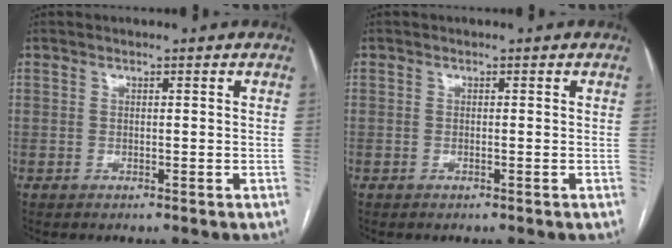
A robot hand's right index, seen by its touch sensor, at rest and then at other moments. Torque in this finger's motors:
{"motor_torque": [0.10, 0.10, 0.03, 0.01]}